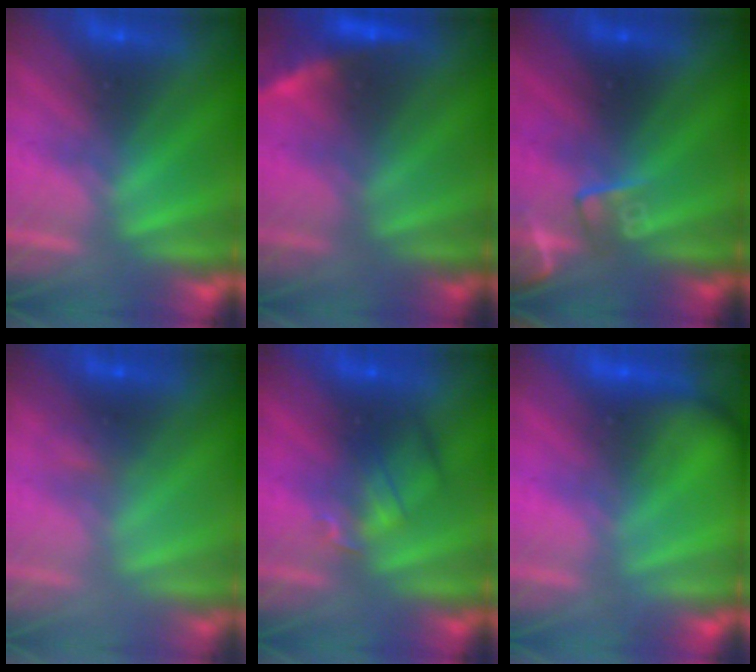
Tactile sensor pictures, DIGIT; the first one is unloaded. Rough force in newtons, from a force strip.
{"total": 2.3}
{"total": 2.5}
{"total": 2.1}
{"total": 2.4}
{"total": 2.3}